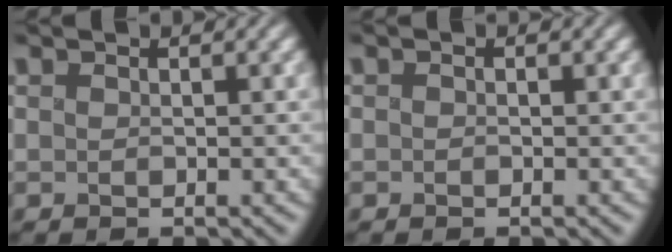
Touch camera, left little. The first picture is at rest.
{"total": 0.5, "force": [-0.4, 0.2, 0.2], "torque": [-0.002, 0.000, -0.012]}